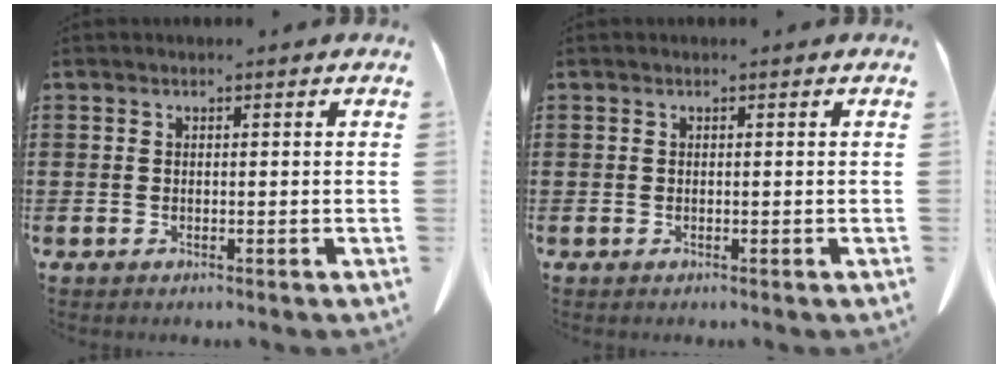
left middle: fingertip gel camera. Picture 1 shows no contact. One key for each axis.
{"total": 0.0}